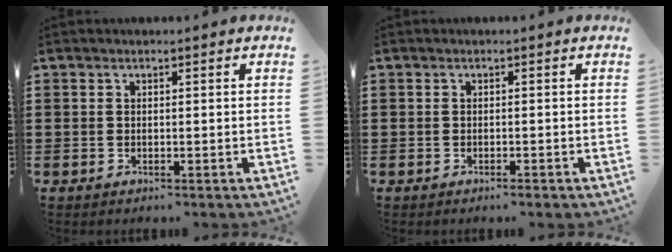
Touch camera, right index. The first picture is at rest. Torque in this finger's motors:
{"motor_torque": [0.99, 1.00, 0.05, -0.04]}